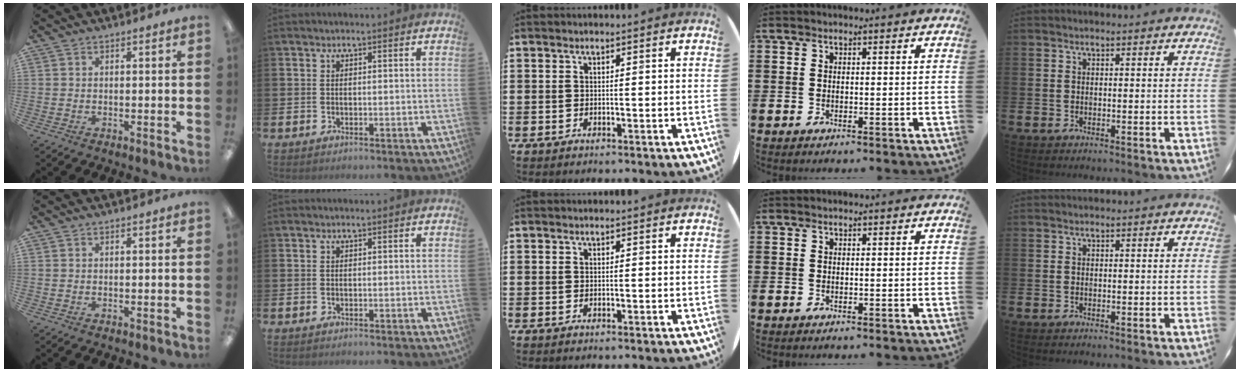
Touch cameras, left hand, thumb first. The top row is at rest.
{}